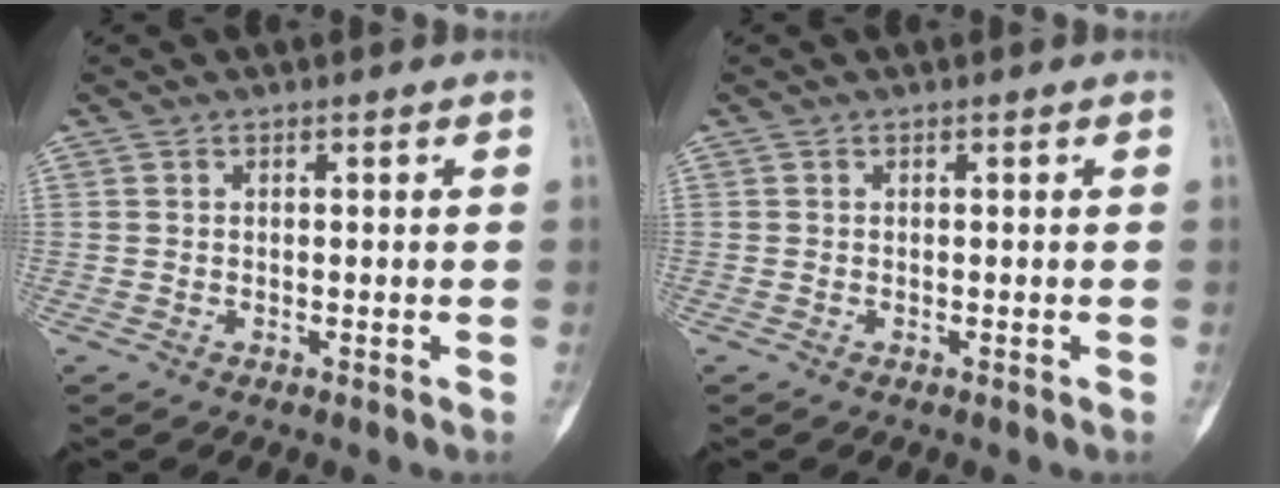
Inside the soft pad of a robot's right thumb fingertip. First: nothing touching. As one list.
[{"total": 0.0}]